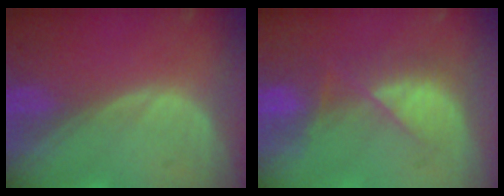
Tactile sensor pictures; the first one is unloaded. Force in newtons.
{"total": 7.2, "press": 6.6, "slide": 2.9}